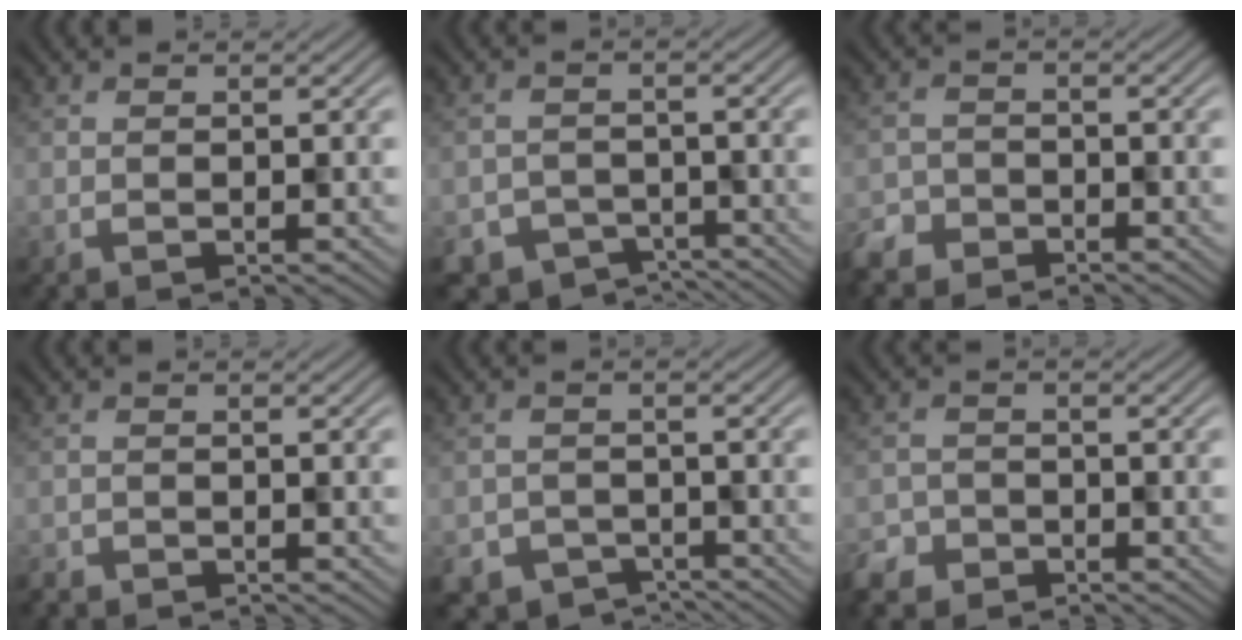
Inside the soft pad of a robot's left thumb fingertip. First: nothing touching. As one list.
[{"total": 5.5, "force": [-4.2, 3.4, 1.1], "torque": [-0.012, -0.014, -0.057]}, {"total": 4.0, "force": [-3.7, 1.6, 0.3], "torque": [0.000, -0.010, -0.074]}, {"total": 1.9, "force": [-1.9, 0.2, -0.2], "torque": [0.005, -0.007, -0.034]}, {"total": 5.4, "force": [-4.3, 3.1, 0.9], "torque": [-0.011, -0.013, -0.060]}, {"total": 4.1, "force": [-3.6, 2.0, 0.1], "torque": [0.003, -0.005, -0.066]}]